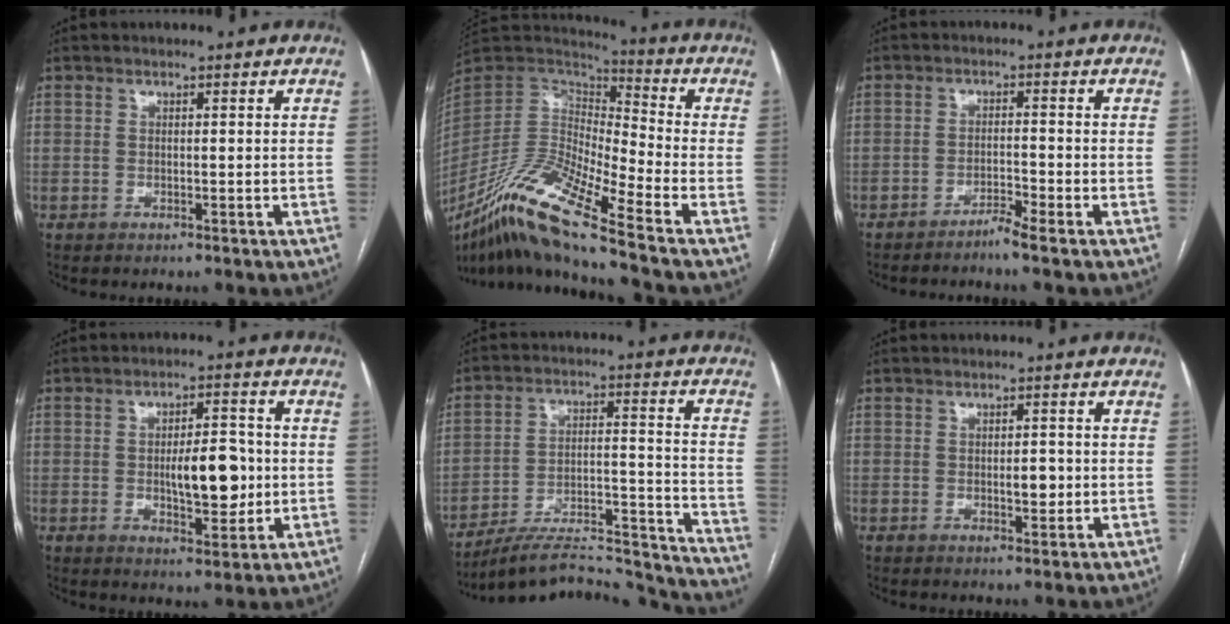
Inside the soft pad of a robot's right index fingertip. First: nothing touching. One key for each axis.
{"total": 18.4, "fx": -12.6, "fy": 0.8, "fz": 13.3, "tx": -0.271, "ty": -0.018, "tz": -0.235}
{"total": 2.7, "fx": -2.2, "fy": -0.7, "fz": 1.4, "tx": -0.024, "ty": -0.003, "tz": -0.045}
{"total": 8.9, "fx": -0.6, "fy": 3.3, "fz": 8.2, "tx": -0.126, "ty": 0.004, "tz": -0.003}
{"total": 23.2, "fx": -22.0, "fy": 2.7, "fz": 6.6, "tx": -0.056, "ty": 0.033, "tz": -0.314}
{"total": 2.5, "fx": -0.3, "fy": 1.0, "fz": 2.2, "tx": -0.033, "ty": 0.000, "tz": -0.001}